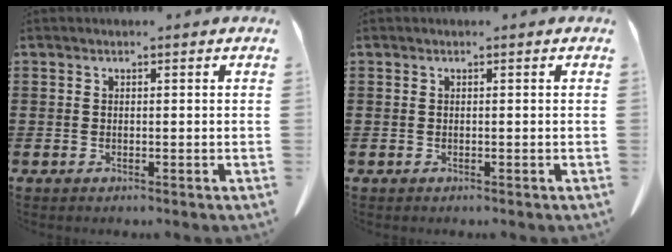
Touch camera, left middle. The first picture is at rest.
{"total": 0.0}